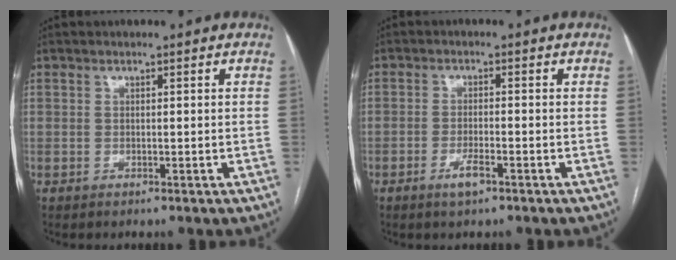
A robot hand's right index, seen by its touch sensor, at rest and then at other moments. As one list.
[{"total": 3.0, "force": [-1.8, 0.5, 2.4], "torque": [-0.048, -0.003, -0.032]}]